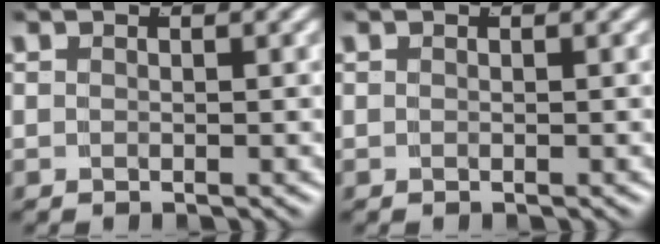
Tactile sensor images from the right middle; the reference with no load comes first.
{"total": 0.0}